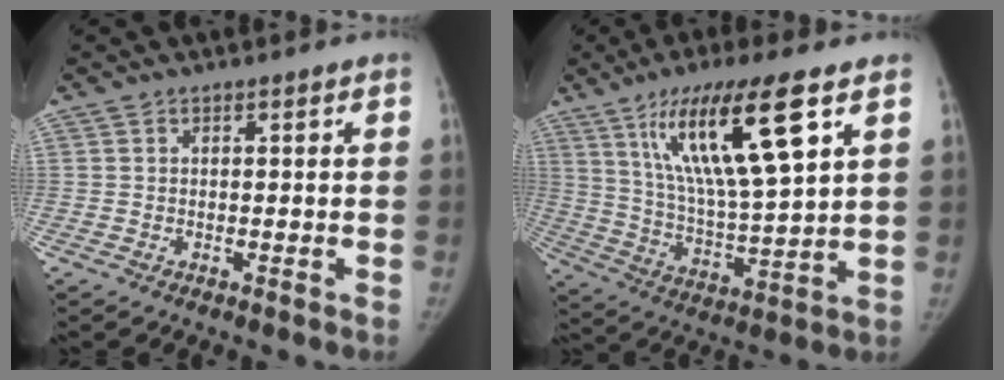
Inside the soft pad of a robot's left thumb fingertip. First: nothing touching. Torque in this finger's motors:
{"motor_torque": [0.24, 0.36, 1.98, -0.80, 0.37]}